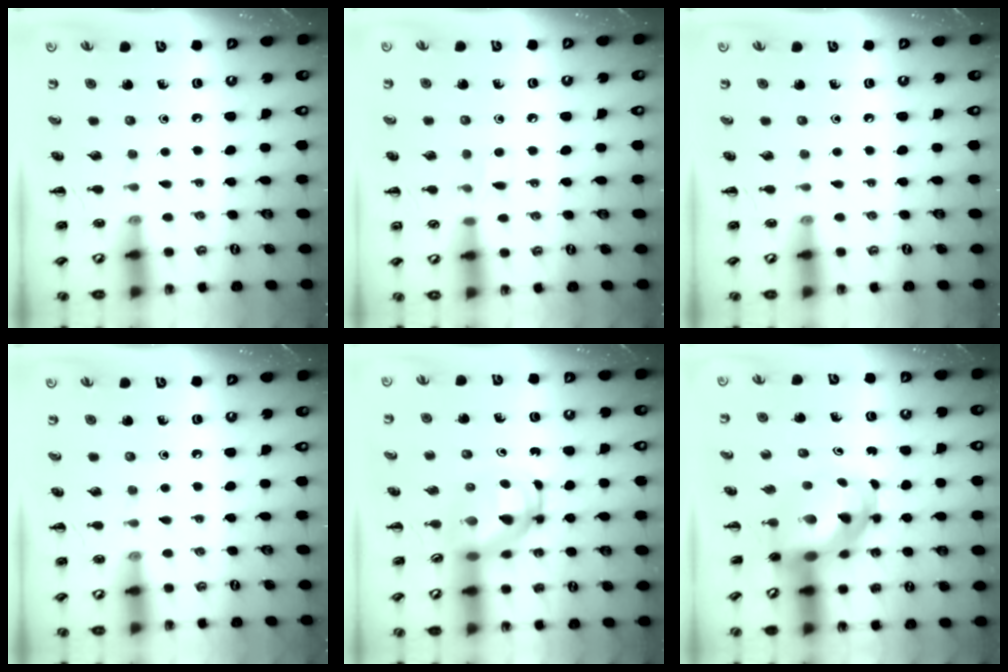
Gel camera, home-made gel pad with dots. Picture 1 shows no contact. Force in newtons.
{"total": 4.0, "press": 3.8, "slide": 1.1}
{"total": 0.0}
{"total": 0.0}
{"total": 4.9, "press": 4.8, "slide": 0.7}
{"total": 5.6, "press": 5.4, "slide": 1.3}